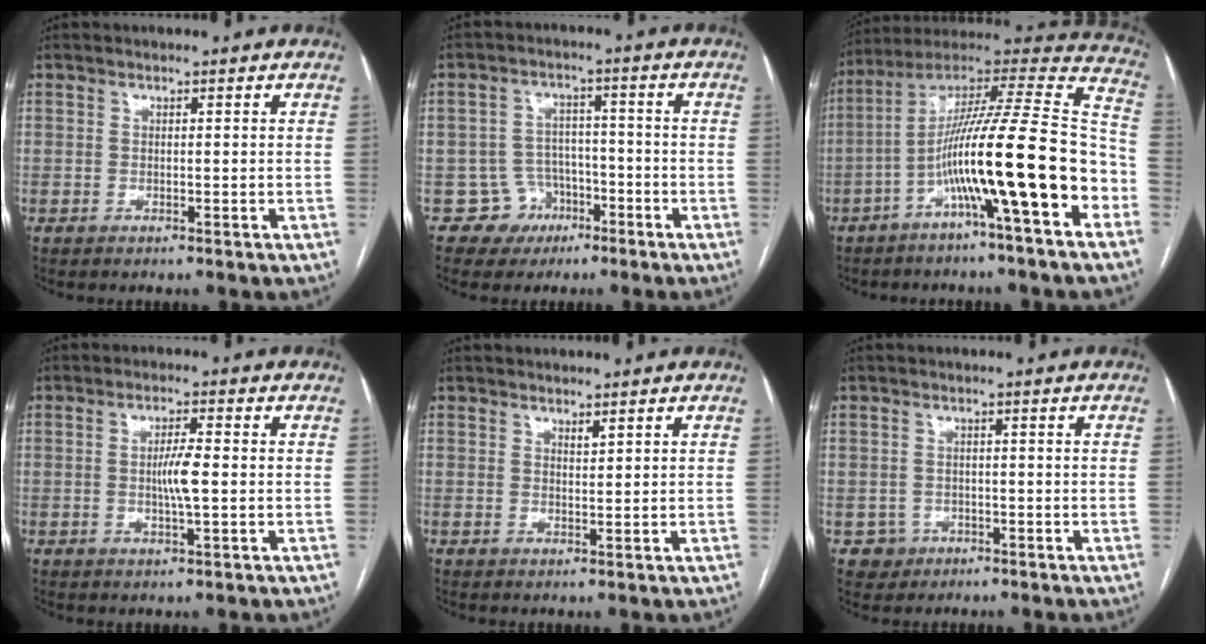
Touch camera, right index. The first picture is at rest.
{"total": 5.7, "force": [-2.7, 4.9, -0.4], "torque": [0.019, 0.016, -0.037]}
{"total": 21.9, "force": [-7.1, 0.3, 20.7], "torque": [-0.315, 0.015, -0.124]}
{"total": 4.3, "force": [-0.3, 0.4, 4.2], "torque": [-0.079, -0.002, -0.005]}
{"total": 0.9, "force": [0.8, 0.0, 0.5], "torque": [-0.011, -0.004, 0.014]}
{"total": 2.9, "force": [-1.1, 2.7, -0.2], "torque": [0.013, 0.014, -0.013]}